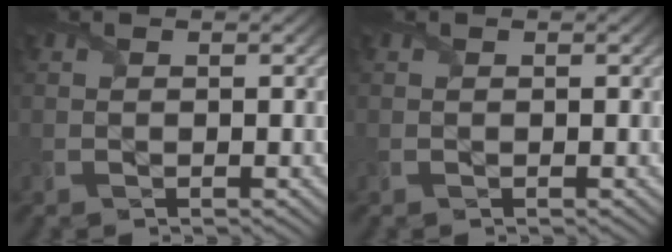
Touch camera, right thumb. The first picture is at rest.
{"total": 0.0}